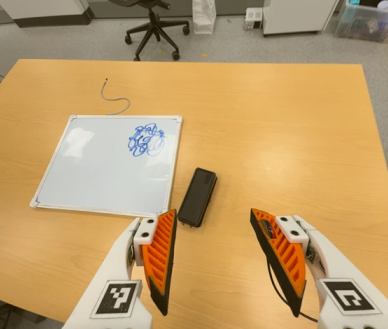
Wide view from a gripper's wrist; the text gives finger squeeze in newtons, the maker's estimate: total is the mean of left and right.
{"total": 0.0}